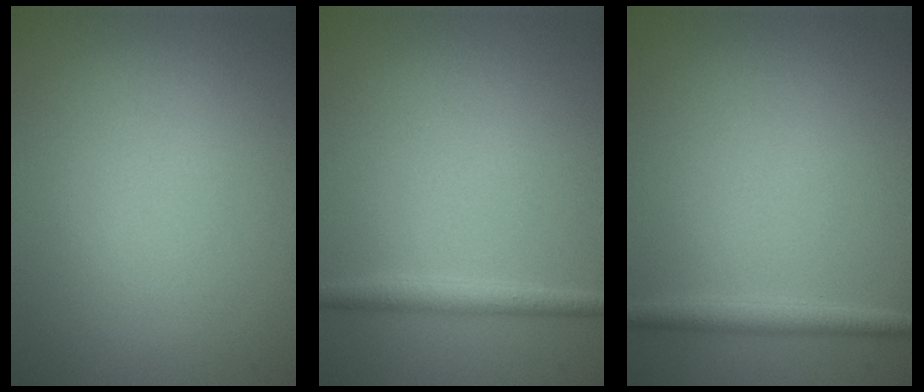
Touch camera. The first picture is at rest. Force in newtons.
{"total": 1.8, "press": 1.8, "slide": 0.1}
{"total": 1.7, "press": 1.7, "slide": 0.0}